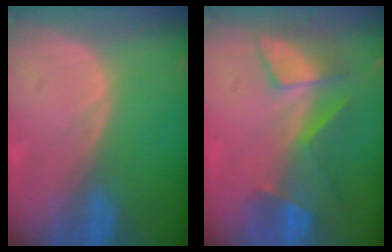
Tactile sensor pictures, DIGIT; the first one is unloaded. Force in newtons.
{"total": 8.4, "press": 7.2, "slide": 4.4}